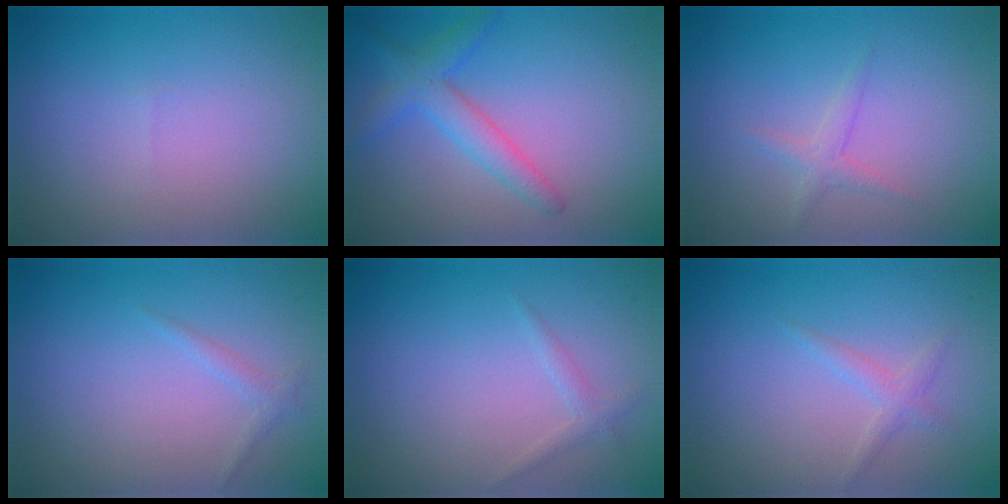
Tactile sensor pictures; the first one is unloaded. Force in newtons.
{"total": 3.2, "press": 3.2, "slide": 0.1}
{"total": 1.3, "press": 1.3, "slide": 0.0}
{"total": 0.9, "press": 0.9, "slide": 0.1}
{"total": 1.0, "press": 1.0, "slide": 0.0}
{"total": 1.3, "press": 1.3, "slide": 0.1}